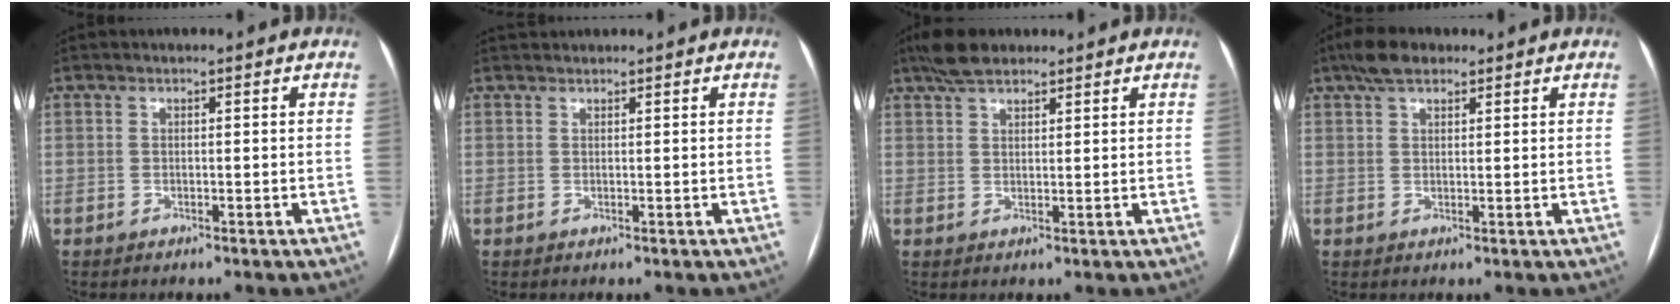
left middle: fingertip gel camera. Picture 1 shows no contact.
{"total": 1.2, "force": [1.2, 0.0, 0.1], "torque": [-0.005, 0.020, 0.027]}
{"total": 5.1, "force": [4.1, 1.8, 2.5], "torque": [-0.057, 0.020, 0.077]}
{"total": 4.6, "force": [3.3, 1.9, 2.5], "torque": [-0.054, 0.019, 0.060]}